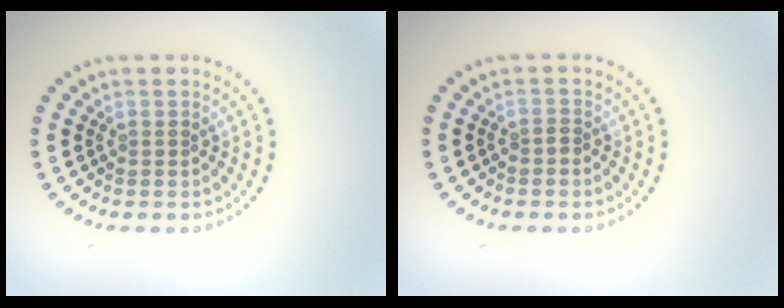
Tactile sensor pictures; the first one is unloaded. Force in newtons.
{"total": 0.5, "press": 0.2, "slide": 0.5}